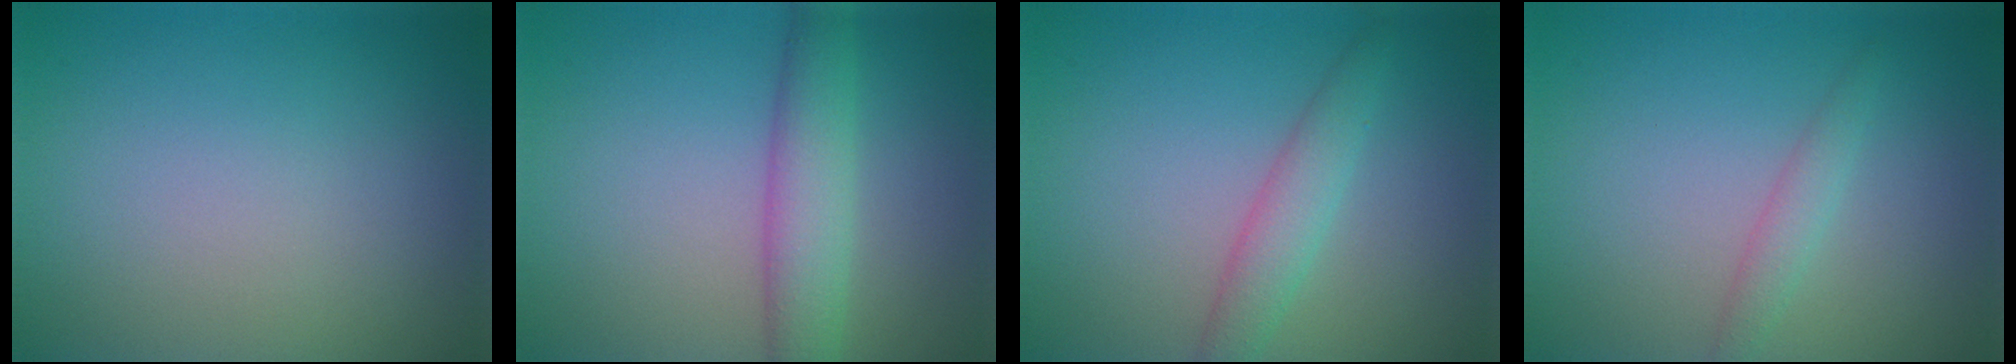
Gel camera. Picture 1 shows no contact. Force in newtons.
{"total": 4.1, "press": 4.1, "slide": 0.1}
{"total": 2.7, "press": 2.7, "slide": 0.0}
{"total": 1.6, "press": 1.6, "slide": 0.0}